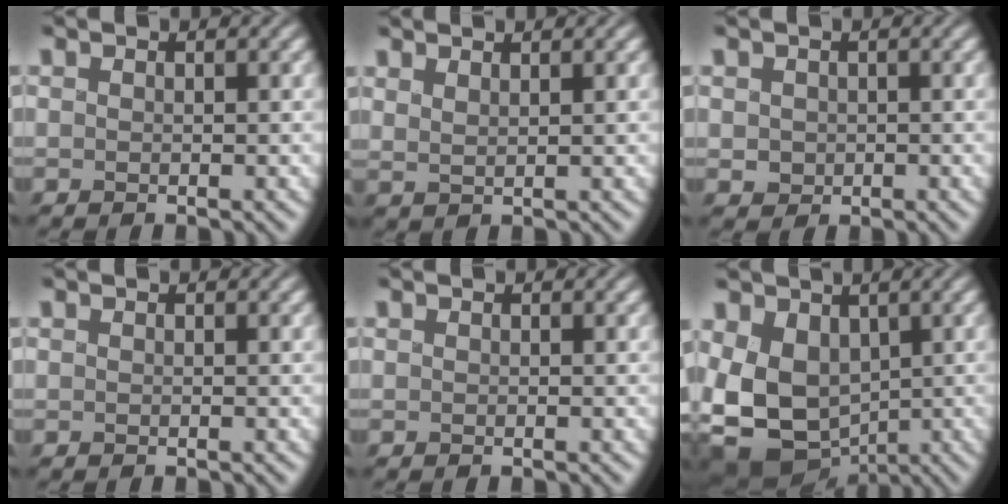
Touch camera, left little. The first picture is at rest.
{"total": 2.0, "force": [1.4, 0.7, 1.3], "torque": [-0.005, 0.006, 0.009]}
{"total": 1.2, "force": [-0.1, 1.2, 0.4], "torque": [-0.008, -0.005, 0.001]}
{"total": 0.0}
{"total": 0.0}
{"total": 9.2, "force": [-1.4, 6.9, 6.0], "torque": [-0.139, -0.023, -0.018]}